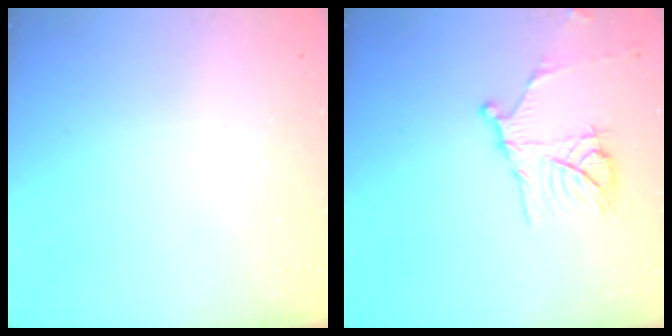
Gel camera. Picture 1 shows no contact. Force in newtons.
{"total": 13.8, "press": 13.7, "slide": 0.8}